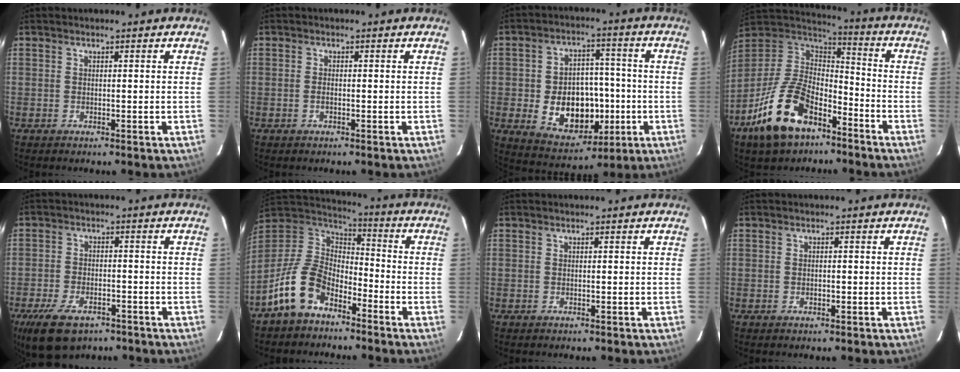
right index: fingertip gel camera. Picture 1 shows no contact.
{"total": 1.0, "force": [-0.4, 0.5, 0.8], "torque": [-0.018, 0.001, -0.008]}
{"total": 14.7, "force": [-3.1, 10.6, 9.7], "torque": [-0.198, 0.014, -0.024]}
{"total": 20.0, "force": [-11.3, 10.9, 12.3], "torque": [-0.265, -0.001, -0.197]}
{"total": 11.5, "force": [-7.5, 5.8, 6.5], "torque": [-0.154, -0.019, -0.126]}
{"total": 14.2, "force": [-8.3, 8.6, 7.8], "torque": [-0.181, 0.013, -0.156]}
{"total": 0.0}
{"total": 0.8, "force": [-0.3, 0.6, 0.5], "torque": [-0.007, 0.002, -0.004]}